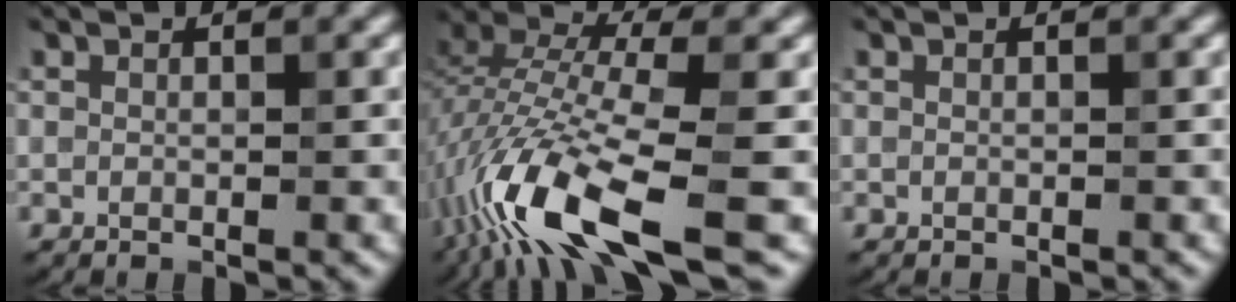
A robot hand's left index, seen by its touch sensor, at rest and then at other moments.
{"total": 12.1, "force": [-6.2, 3.4, 9.8], "torque": [-0.204, 0.000, -0.119]}
{"total": 0.0}